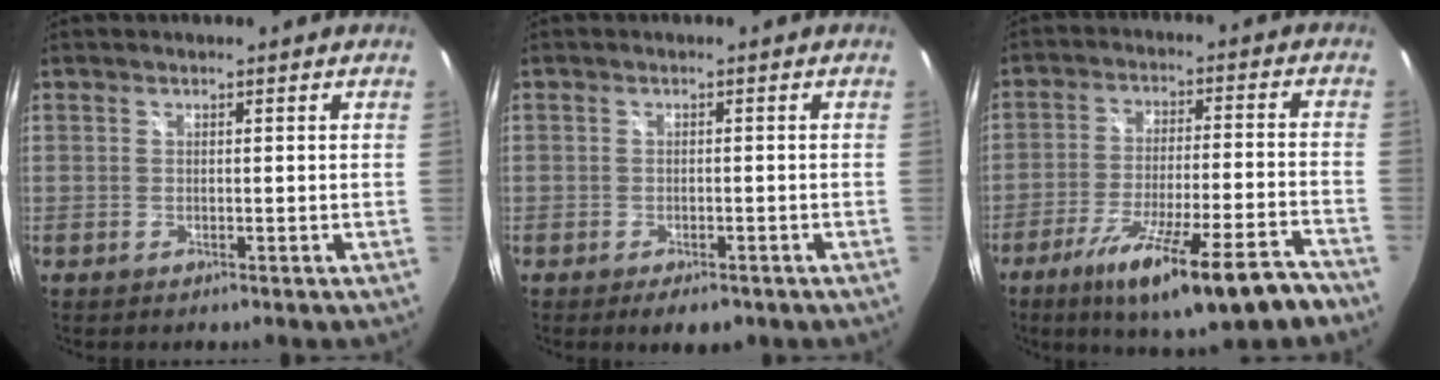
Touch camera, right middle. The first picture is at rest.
{"total": 3.7, "force": [-2.5, 1.7, 2.1], "torque": [-0.039, -0.006, -0.034]}
{"total": 18.8, "force": [-13.3, 2.6, 13.0], "torque": [-0.223, -0.047, -0.199]}